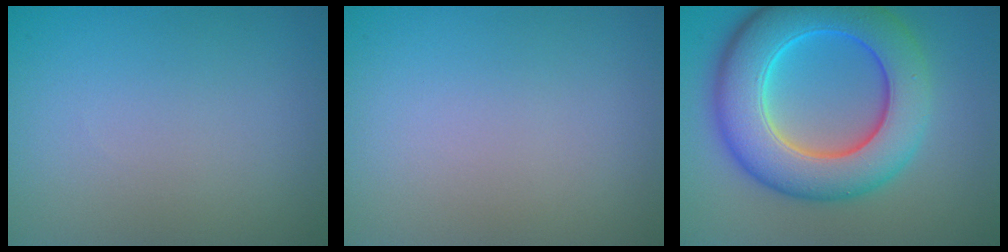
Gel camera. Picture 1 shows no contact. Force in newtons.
{"total": 0.0}
{"total": 10.4, "press": 10.4, "slide": 0.2}